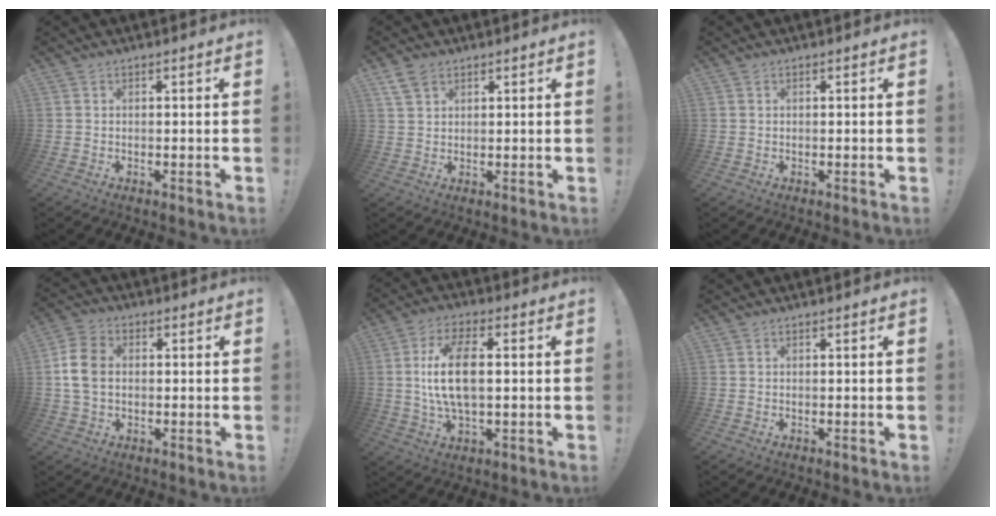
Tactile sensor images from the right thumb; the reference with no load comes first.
{"total": 4.6, "force": [2.9, 2.9, 2.1], "torque": [-0.041, -0.007, 0.057]}
{"total": 0.0}
{"total": 9.0, "force": [0.1, 6.4, 6.3], "torque": [-0.131, 0.012, 0.007]}
{"total": 13.0, "force": [1.0, 5.9, 11.5], "torque": [-0.217, -0.003, 0.015]}
{"total": 0.0}